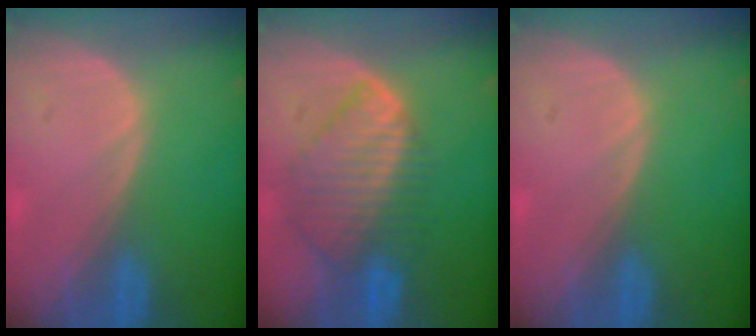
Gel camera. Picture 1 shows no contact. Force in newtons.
{"total": 8.7, "press": 7.7, "slide": 4.1}
{"total": 0.0}